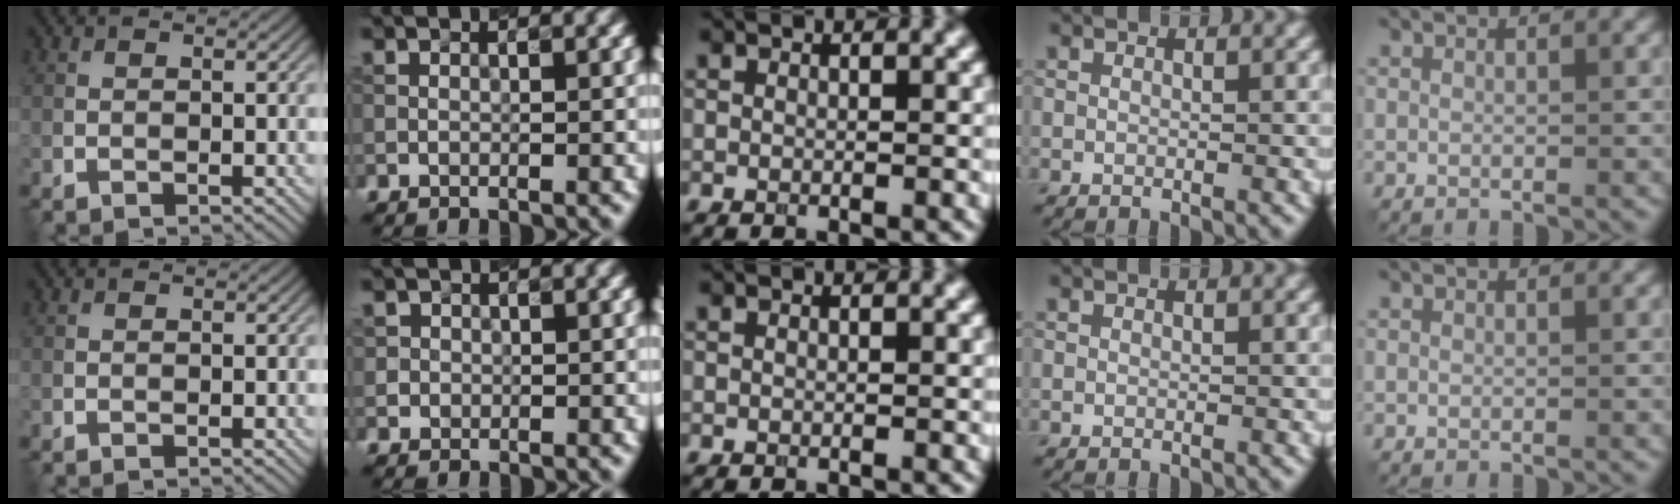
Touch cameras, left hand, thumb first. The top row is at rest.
{"index": {"total": 0.9, "force": [0.0, 0.9, 0.0], "torque": [0.011, -0.003, 0.002]}}